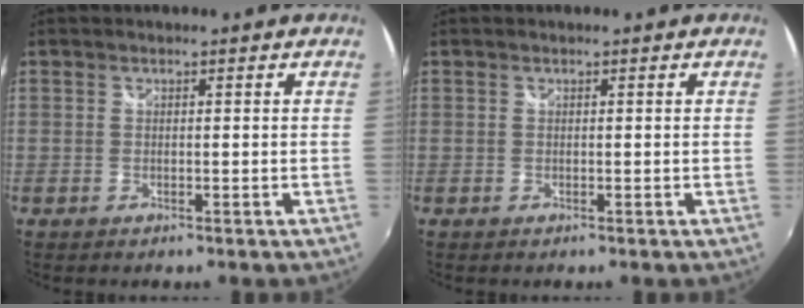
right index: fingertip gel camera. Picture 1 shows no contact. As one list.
[{"total": 0.0}]